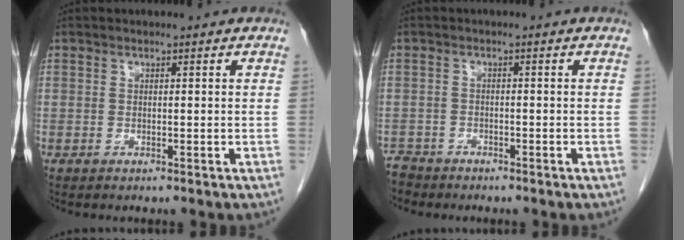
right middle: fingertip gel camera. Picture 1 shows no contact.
{"total": 2.8, "force": [-2.5, 1.0, -0.5], "torque": [0.003, -0.003, -0.051]}